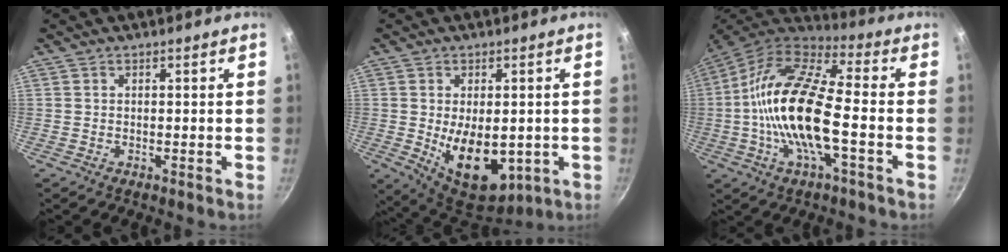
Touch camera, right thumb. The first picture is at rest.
{"total": 13.6, "force": [-1.8, 8.1, 10.8], "torque": [-0.136, -0.018, -0.003]}
{"total": 19.5, "force": [-2.6, 7.0, 18.0], "torque": [-0.347, 0.034, -0.068]}